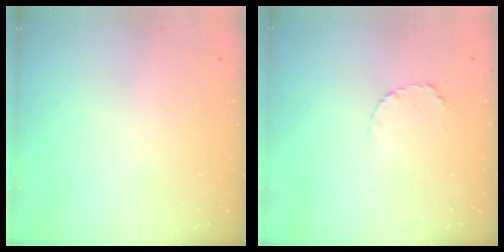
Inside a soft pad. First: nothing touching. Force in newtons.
{"total": 3.9, "press": 3.8, "slide": 0.5}